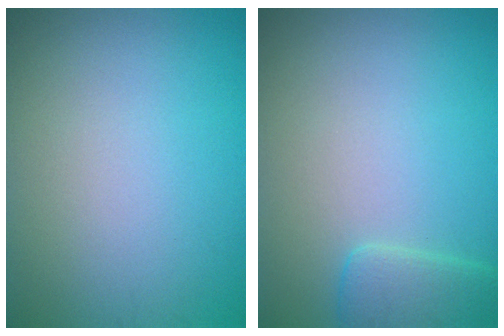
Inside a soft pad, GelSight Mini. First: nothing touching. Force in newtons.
{"total": 2.4, "press": 2.4, "slide": 0.2}